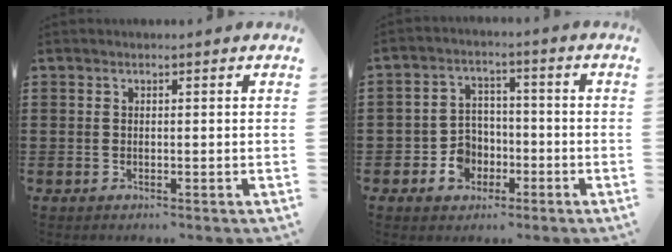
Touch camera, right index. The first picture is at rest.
{"total": 5.7, "force": [-2.3, 4.8, 2.1], "torque": [-0.053, 0.015, -0.043]}